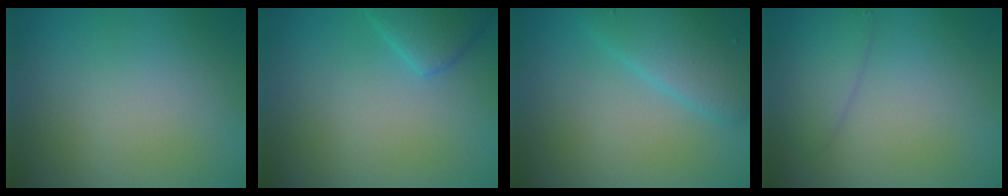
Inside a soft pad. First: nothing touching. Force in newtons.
{"total": 2.8, "press": 2.8, "slide": 0.3}
{"total": 4.8, "press": 4.8, "slide": 0.1}
{"total": 2.3, "press": 2.3, "slide": 0.1}